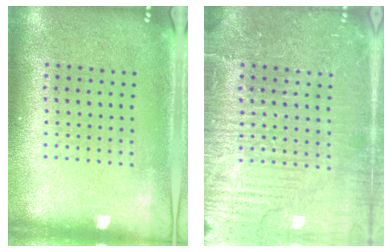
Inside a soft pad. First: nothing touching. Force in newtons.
{"total": 4.6, "press": 4.6, "slide": 0.6}